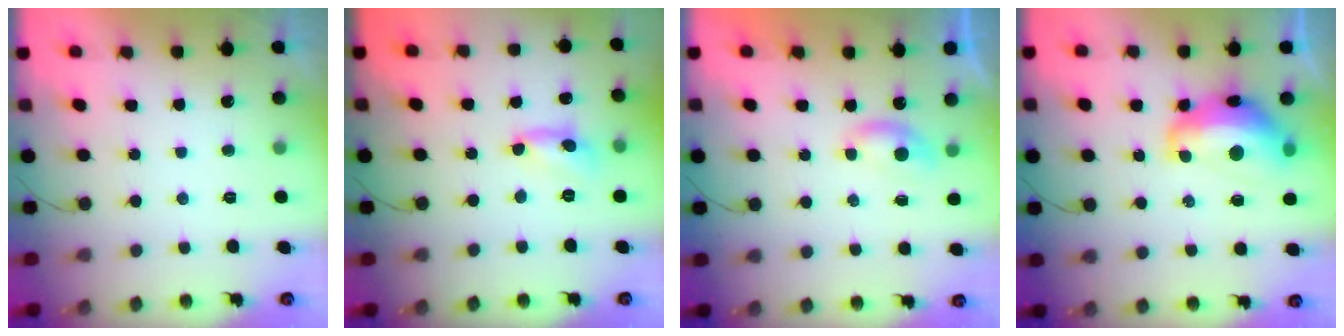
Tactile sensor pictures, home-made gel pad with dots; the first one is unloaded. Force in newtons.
{"total": 3.8, "press": 3.8, "slide": 0.2}
{"total": 4.5, "press": 4.5, "slide": 0.4}
{"total": 14.1, "press": 14.0, "slide": 1.3}